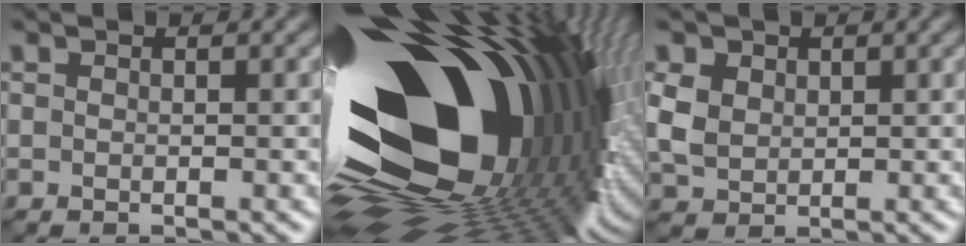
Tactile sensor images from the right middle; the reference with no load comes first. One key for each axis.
{"total": 22.1, "fx": 1.8, "fy": 12.0, "fz": 18.5, "tx": -0.312, "ty": -0.041, "tz": 0.012}
{"total": 3.4, "fx": 0.9, "fy": 2.7, "fz": 1.9, "tx": -0.056, "ty": 0.002, "tz": 0.015}